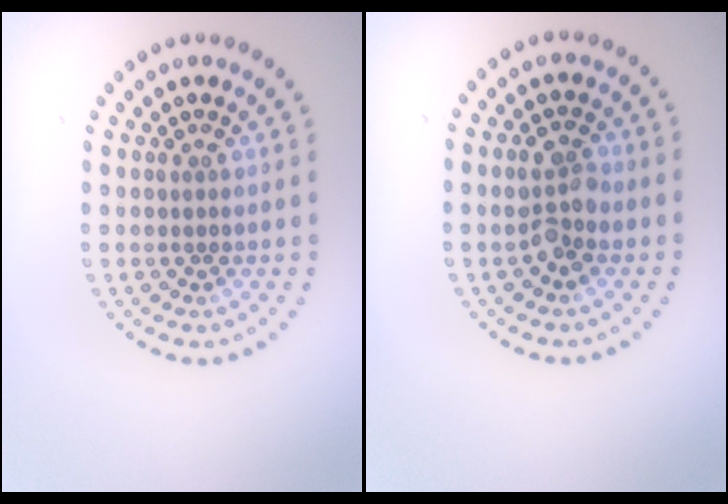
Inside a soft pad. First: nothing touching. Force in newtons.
{"total": 2.5, "press": 2.5, "slide": 0.2}